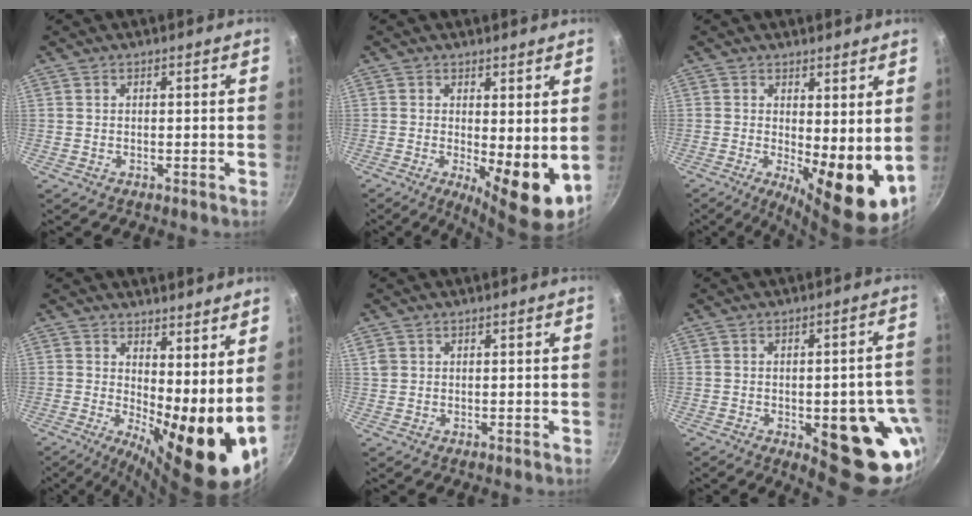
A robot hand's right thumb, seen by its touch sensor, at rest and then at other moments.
{"total": 9.2, "force": [-0.2, 3.0, 8.7], "torque": [-0.113, -0.019, 0.006]}
{"total": 11.7, "force": [0.2, 4.2, 10.9], "torque": [-0.130, -0.021, 0.011]}
{"total": 13.8, "force": [1.7, 4.9, 12.8], "torque": [-0.167, -0.017, 0.030]}
{"total": 1.5, "force": [0.6, 1.2, 0.5], "torque": [-0.009, 0.004, 0.014]}
{"total": 18.7, "force": [-5.2, 7.7, 16.2], "torque": [-0.128, 0.005, -0.058]}